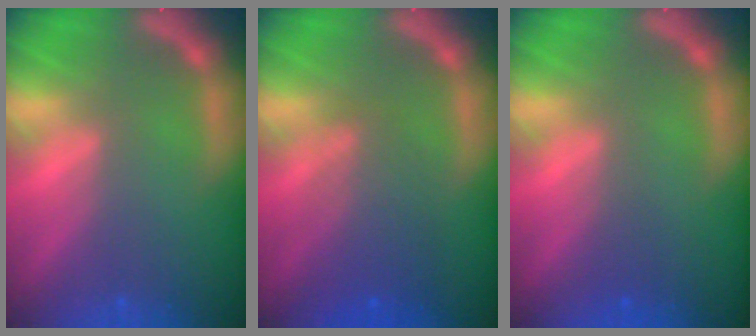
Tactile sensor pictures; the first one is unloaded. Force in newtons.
{"total": 4.5}
{"total": 0.9}